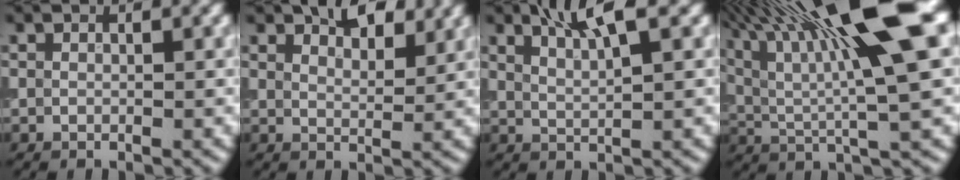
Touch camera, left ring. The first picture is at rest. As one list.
[{"total": 2.8, "force": [2.4, 1.1, 1.0], "torque": [-0.013, 0.004, 0.035]}, {"total": 3.8, "force": [2.5, 0.7, 2.8], "torque": [-0.041, 0.008, 0.044]}, {"total": 14.9, "force": [5.6, 3.4, 13.4], "torque": [-0.233, 0.020, 0.094]}]